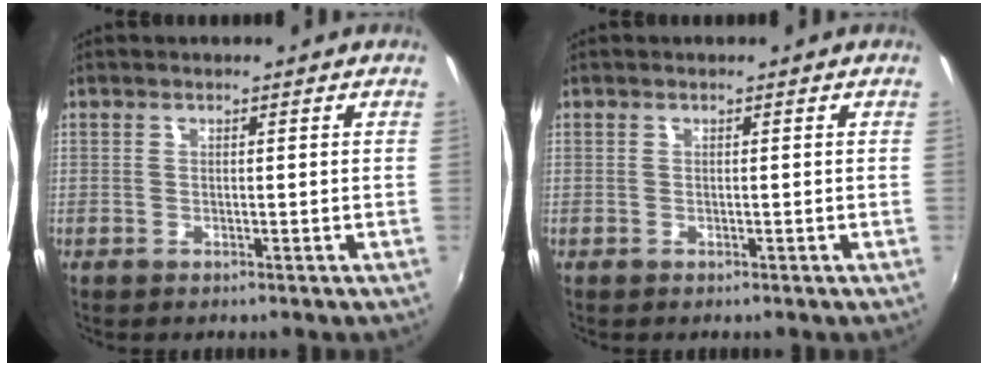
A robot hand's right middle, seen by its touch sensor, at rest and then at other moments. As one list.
[{"total": 0.0}]